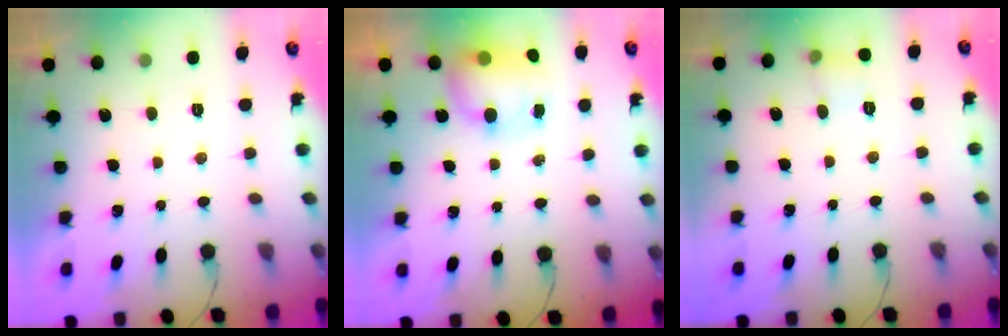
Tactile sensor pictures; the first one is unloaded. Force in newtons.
{"total": 7.8, "press": 7.7, "slide": 1.1}
{"total": 5.4, "press": 5.1, "slide": 1.6}